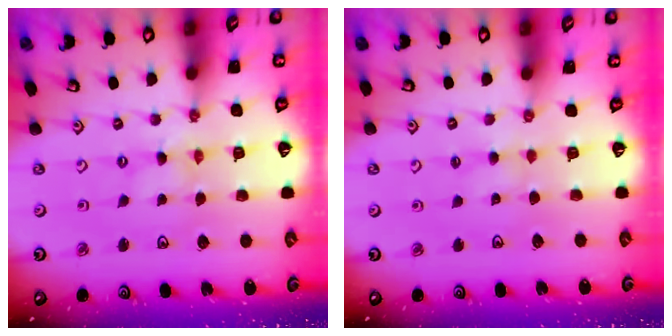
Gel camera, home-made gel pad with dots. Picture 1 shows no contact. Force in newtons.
{"total": 1.6, "press": 1.6, "slide": 0.3}